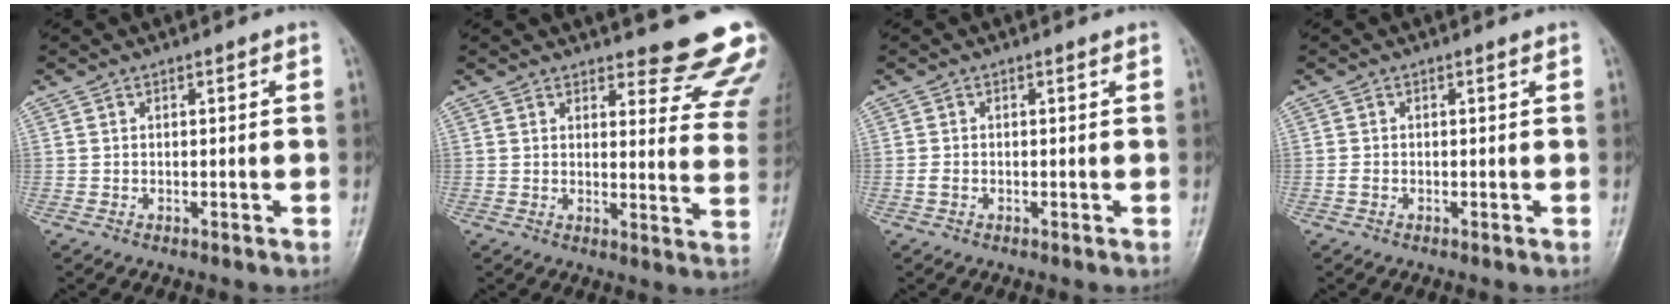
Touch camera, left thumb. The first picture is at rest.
{"total": 14.3, "force": [13.0, 3.1, 5.1], "torque": [-0.013, -0.119, 0.129]}
{"total": 1.1, "force": [-0.2, 0.7, 0.8], "torque": [-0.015, 0.003, 0.003]}
{"total": 0.8, "force": [-0.1, 0.5, 0.6], "torque": [-0.011, 0.001, 0.002]}